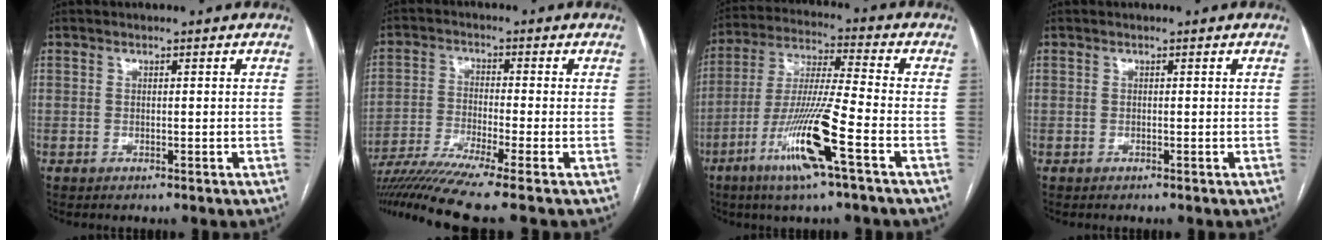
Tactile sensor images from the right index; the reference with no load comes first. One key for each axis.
{"total": 10.3, "fx": -8.1, "fy": -2.0, "fz": 5.9, "tx": -0.099, "ty": -0.032, "tz": -0.142}
{"total": 14.0, "fx": -6.4, "fy": -0.4, "fz": 12.4, "tx": -0.252, "ty": -0.018, "tz": -0.123}
{"total": 0.0}